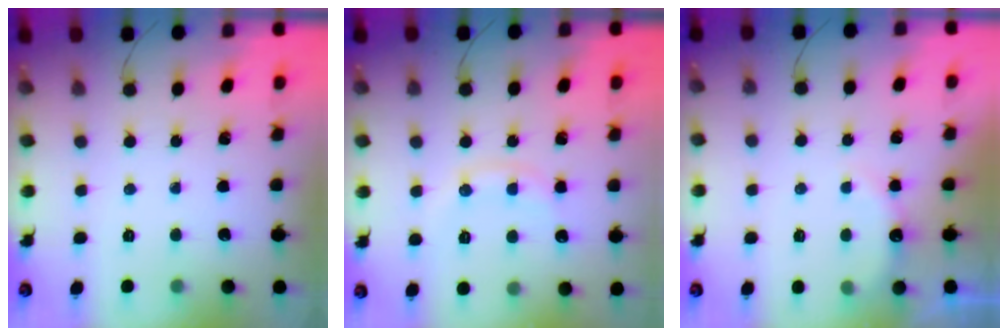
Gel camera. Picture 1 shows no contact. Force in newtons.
{"total": 8.1, "press": 8.0, "slide": 1.1}
{"total": 8.3, "press": 8.2, "slide": 1.4}